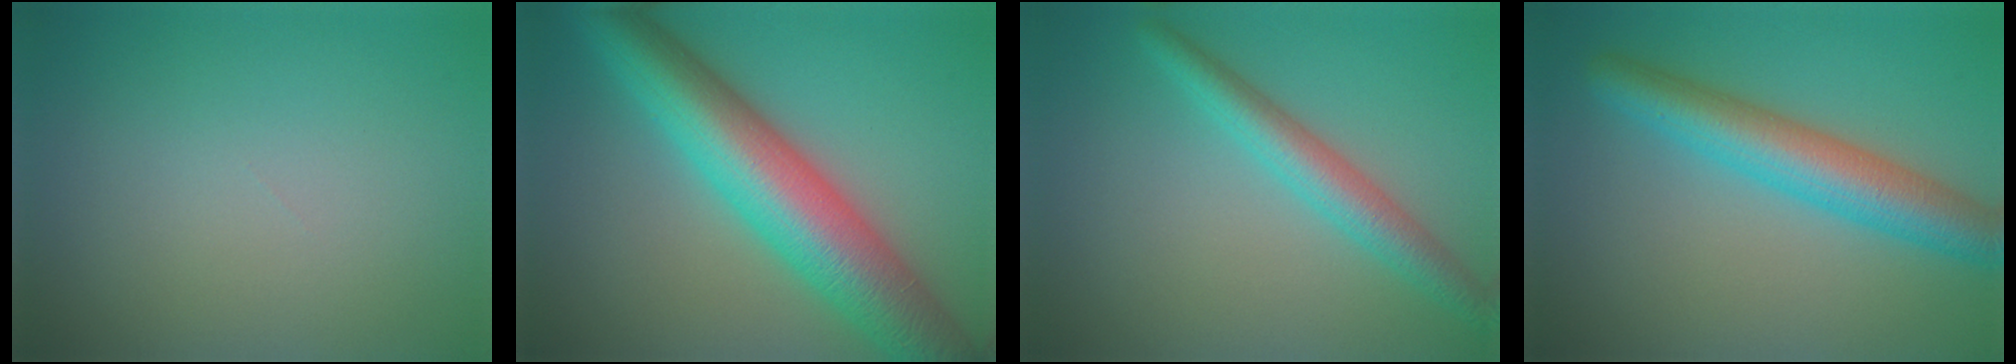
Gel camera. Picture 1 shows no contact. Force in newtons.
{"total": 10.8, "press": 10.8, "slide": 0.0}
{"total": 3.7, "press": 3.7, "slide": 0.1}
{"total": 6.2, "press": 6.2, "slide": 0.3}